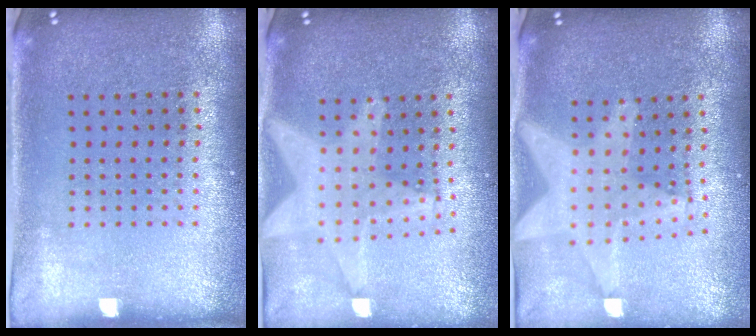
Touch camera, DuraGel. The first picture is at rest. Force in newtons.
{"total": 2.3, "press": 1.8, "slide": 1.3}
{"total": 2.2, "press": 1.7, "slide": 1.3}